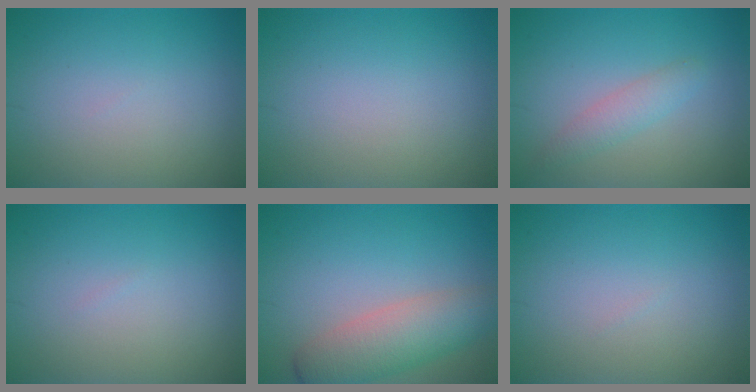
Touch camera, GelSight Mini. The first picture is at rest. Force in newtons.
{"total": 0.0}
{"total": 2.0, "press": 2.0, "slide": 0.1}
{"total": 0.0}
{"total": 4.5, "press": 4.5, "slide": 0.3}
{"total": 0.0}